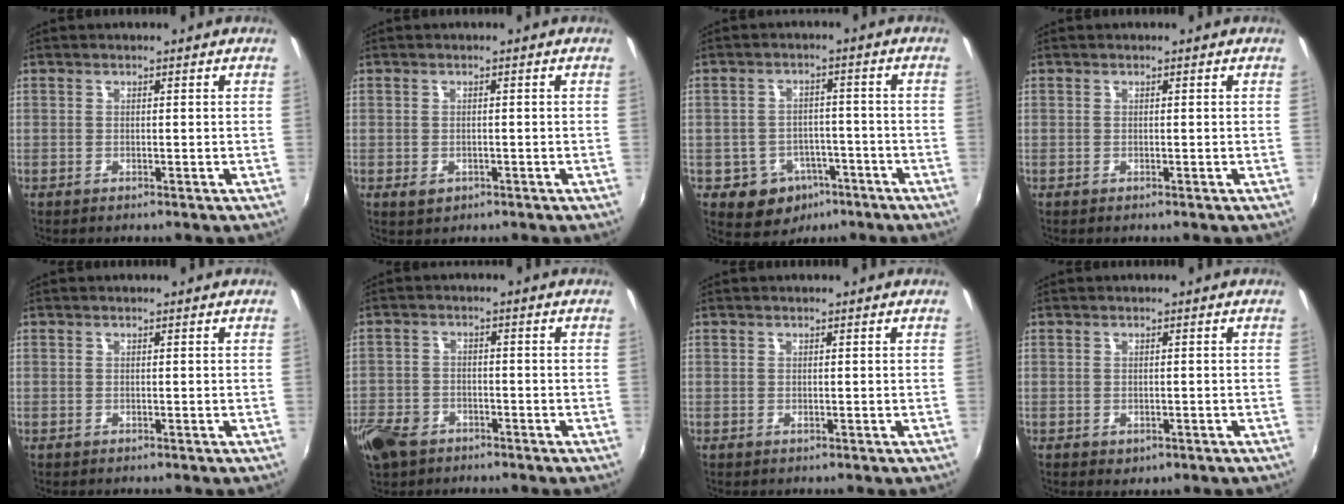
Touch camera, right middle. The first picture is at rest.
{"total": 2.2, "force": [-0.9, 1.6, 1.1], "torque": [-0.019, -0.006, -0.011]}
{"total": 8.2, "force": [-4.3, 6.6, 2.4], "torque": [-0.050, 0.018, -0.042]}
{"total": 0.0}
{"total": 0.0}
{"total": 10.7, "force": [-6.4, 7.3, 4.6], "torque": [-0.141, -0.005, -0.116]}
{"total": 0.0}
{"total": 1.7, "force": [-0.6, 1.3, 0.9], "torque": [-0.016, -0.006, -0.007]}